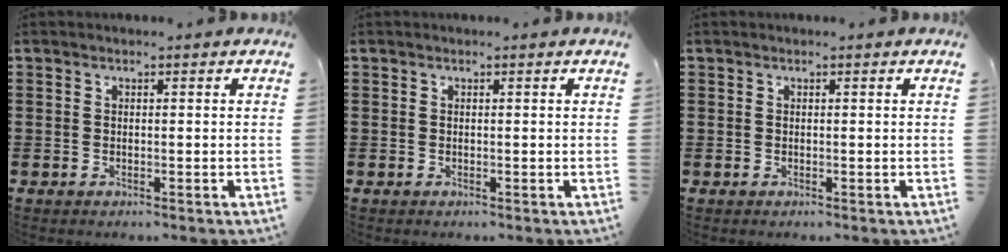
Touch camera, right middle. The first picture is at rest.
{"total": 0.0}
{"total": 0.0}